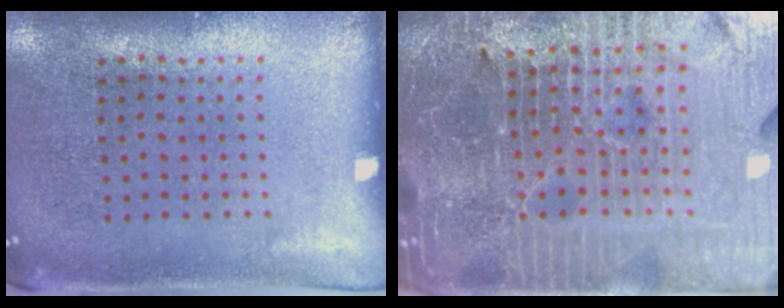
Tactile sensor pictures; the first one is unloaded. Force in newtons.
{"total": 7.1, "press": 6.2, "slide": 3.5}